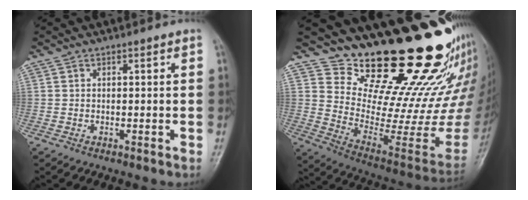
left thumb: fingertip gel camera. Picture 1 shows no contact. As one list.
[{"total": 25.4, "force": [20.9, 5.3, 13.4], "torque": [-0.150, -0.198, 0.314]}]